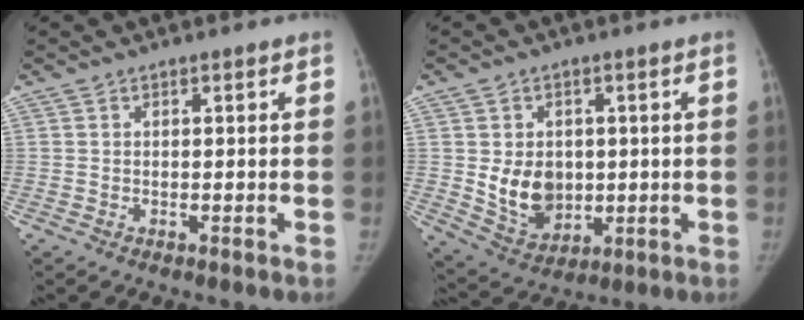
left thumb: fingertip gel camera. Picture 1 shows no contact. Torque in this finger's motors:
{"motor_torque": [0.00, 0.09, 0.05, -0.07, 0.11]}